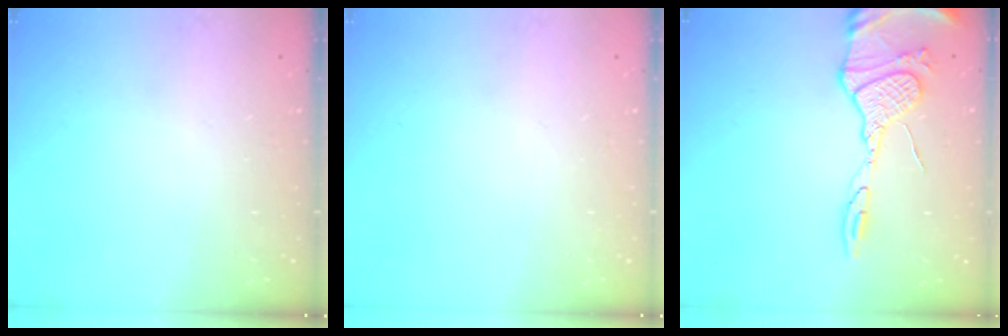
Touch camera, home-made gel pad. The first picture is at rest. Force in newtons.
{"total": 0.0}
{"total": 13.9, "press": 13.8, "slide": 1.3}